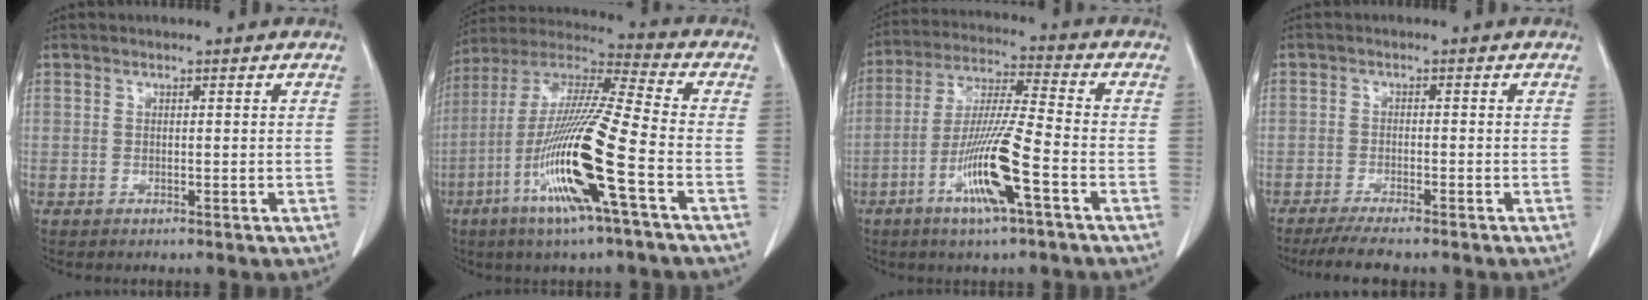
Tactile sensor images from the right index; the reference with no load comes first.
{"total": 18.3, "force": [-6.6, -0.2, 17.1], "torque": [-0.351, -0.021, -0.134]}
{"total": 12.4, "force": [-5.2, 0.1, 11.3], "torque": [-0.225, -0.011, -0.100]}
{"total": 6.4, "force": [-5.4, 0.5, 3.4], "torque": [-0.051, -0.014, -0.087]}